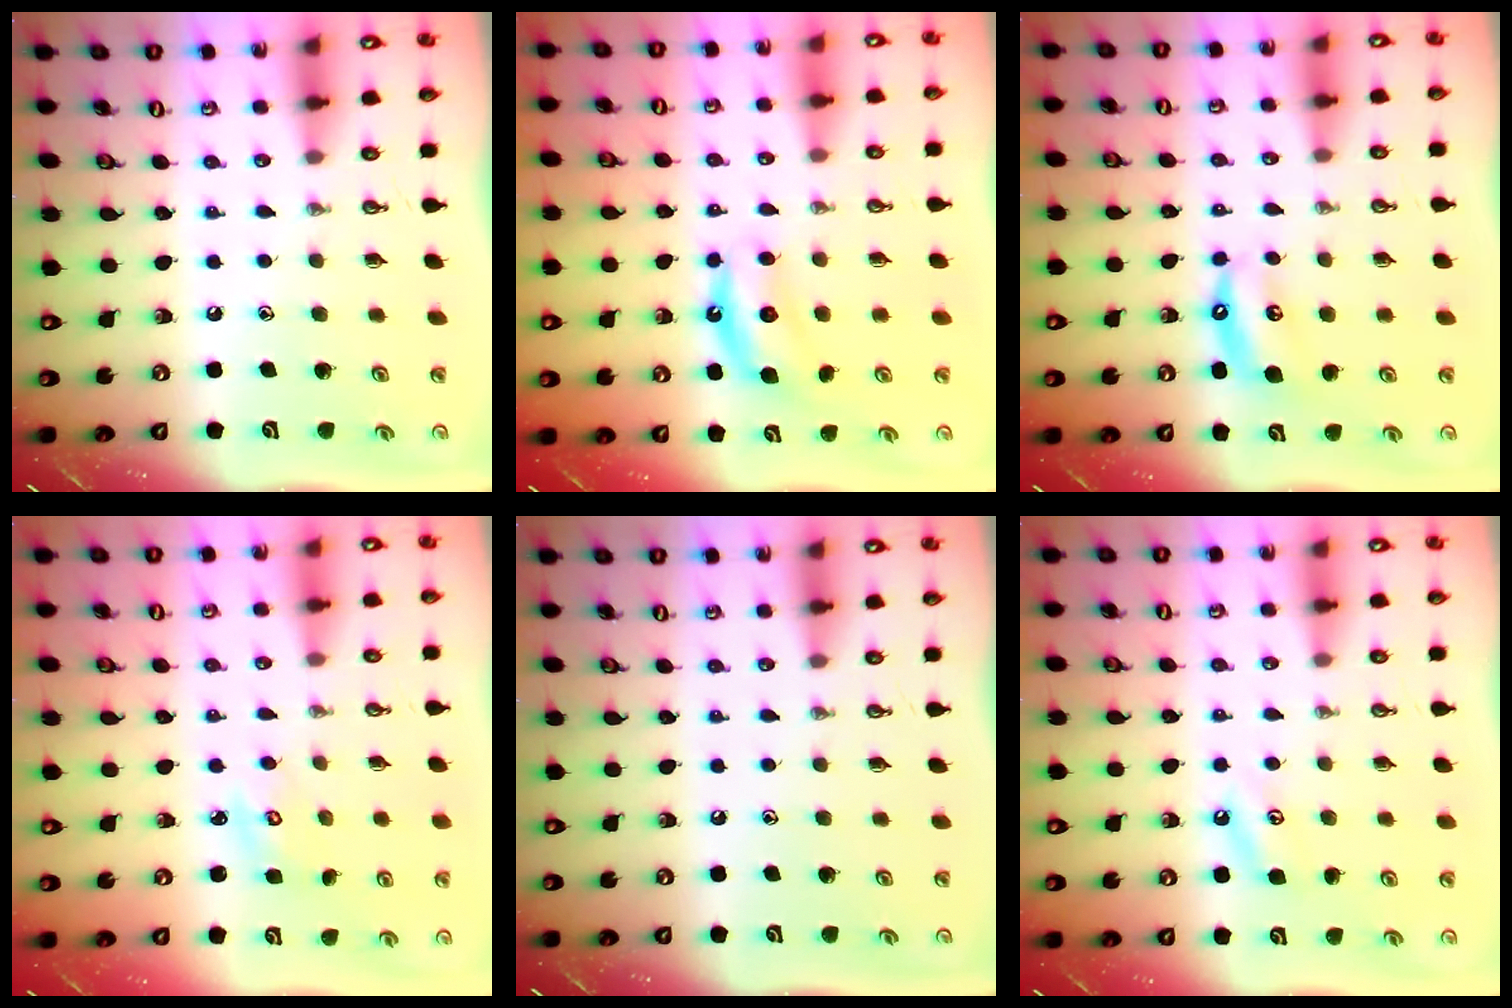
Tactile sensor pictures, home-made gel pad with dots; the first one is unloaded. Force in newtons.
{"total": 5.9, "press": 5.8, "slide": 0.7}
{"total": 5.3, "press": 5.2, "slide": 0.8}
{"total": 2.9, "press": 2.9, "slide": 0.3}
{"total": 0.0}
{"total": 3.4, "press": 3.3, "slide": 0.7}